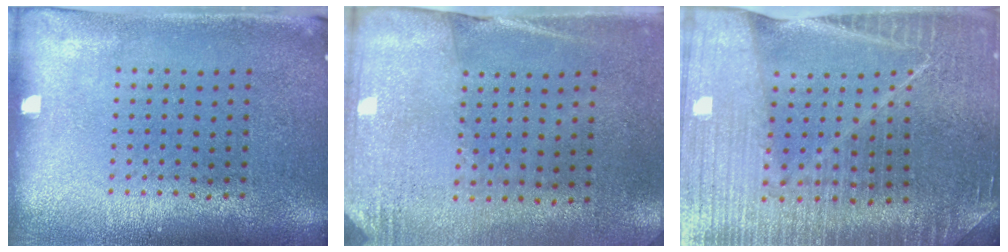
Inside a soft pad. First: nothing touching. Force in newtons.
{"total": 2.7, "press": 2.4, "slide": 1.3}
{"total": 4.0, "press": 3.8, "slide": 1.2}